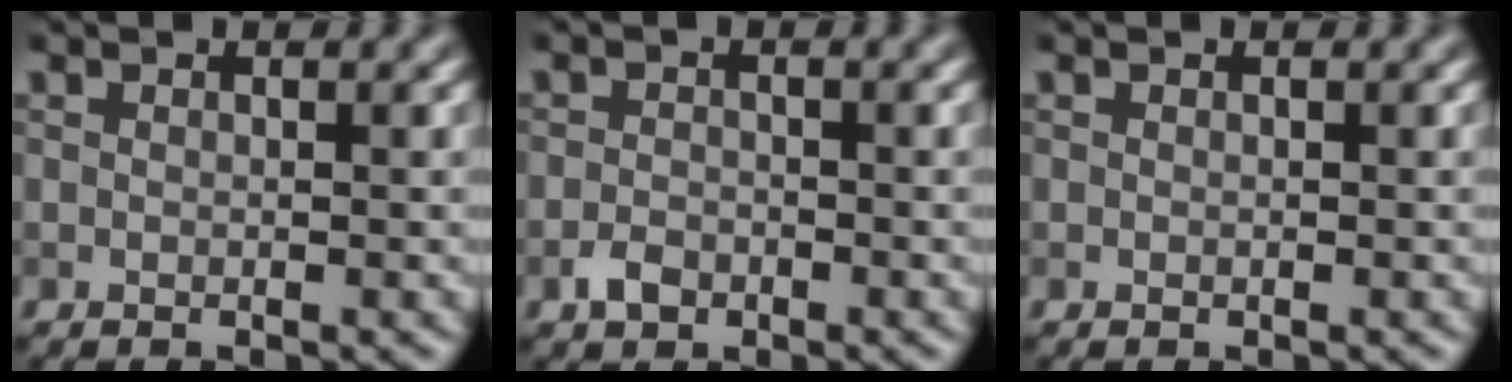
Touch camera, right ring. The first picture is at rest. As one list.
[{"total": 1.6, "force": [-1.1, 1.0, 0.7], "torque": [-0.012, 0.000, -0.022]}, {"total": 0.0}]